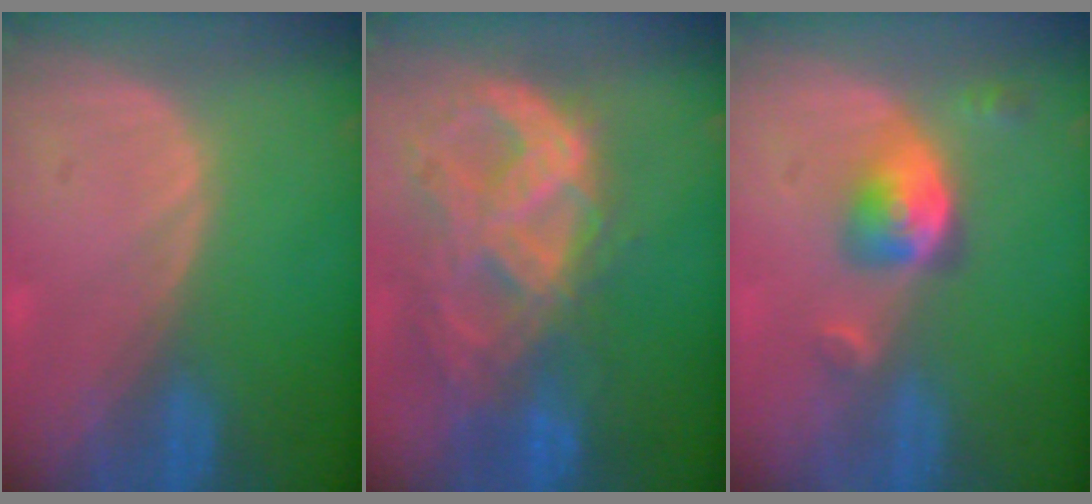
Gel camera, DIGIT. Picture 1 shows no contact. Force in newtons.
{"total": 11.3, "press": 9.6, "slide": 6.0}
{"total": 5.2, "press": 4.7, "slide": 2.2}